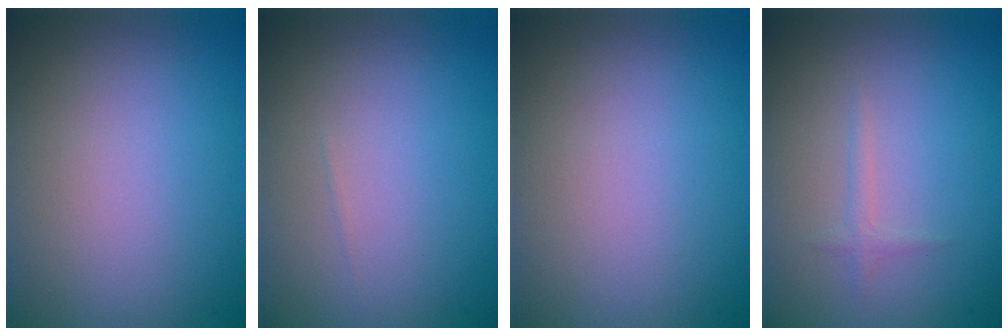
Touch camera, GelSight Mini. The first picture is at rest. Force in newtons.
{"total": 0.0}
{"total": 0.0}
{"total": 0.8, "press": 0.8, "slide": 0.1}